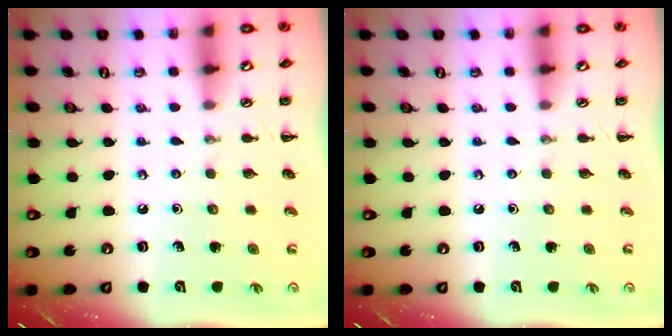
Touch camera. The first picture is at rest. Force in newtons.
{"total": 0.0}